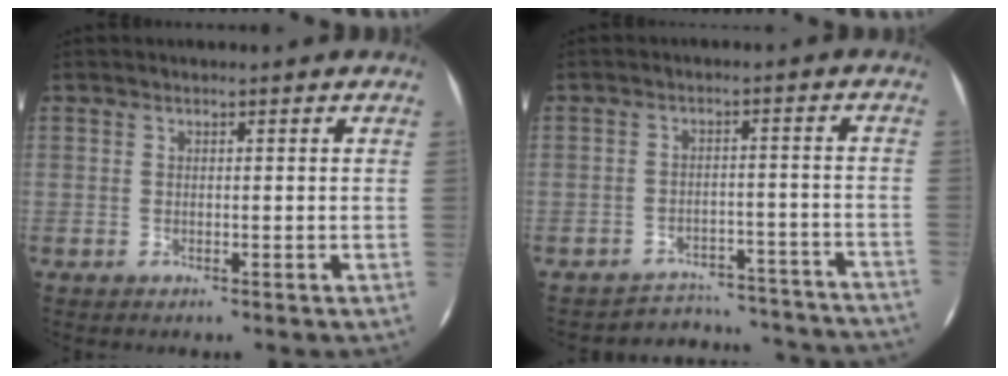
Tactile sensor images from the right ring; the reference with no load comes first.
{"total": 19.4, "force": [-18.4, 5.0, 3.8], "torque": [-0.065, 0.039, -0.219]}